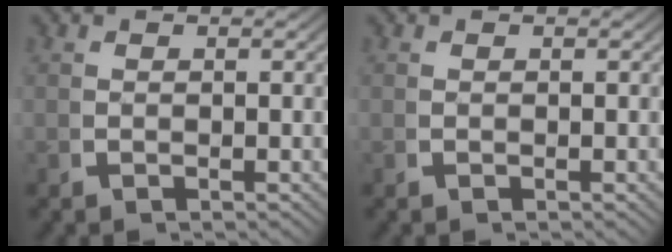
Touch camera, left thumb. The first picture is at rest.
{"total": 0.0}